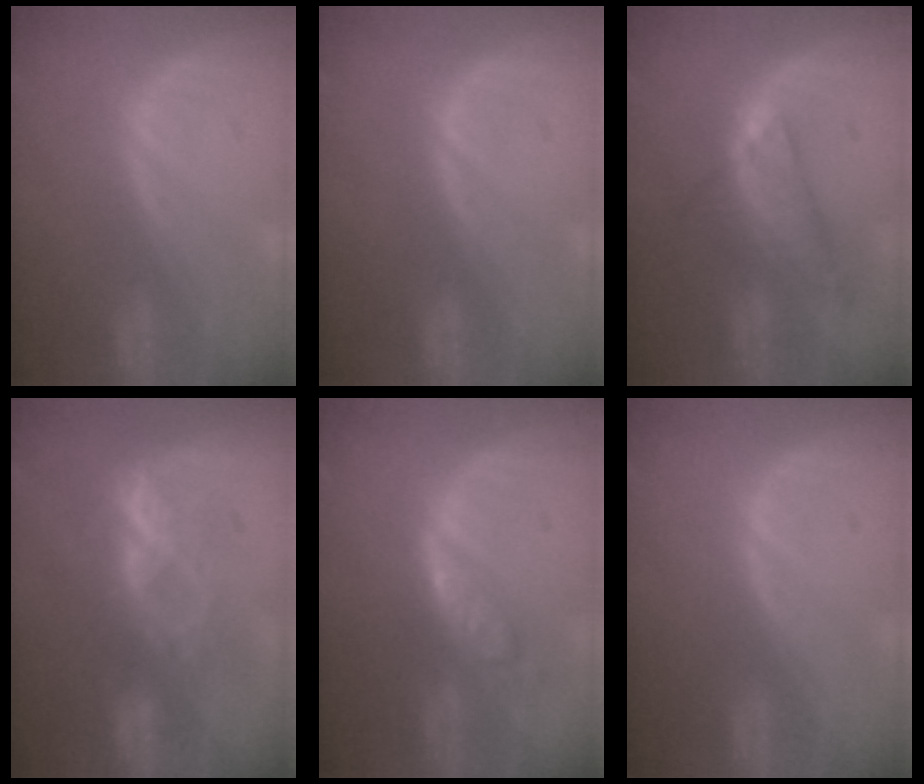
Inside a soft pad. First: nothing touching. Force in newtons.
{"total": 0.0}
{"total": 7.5, "press": 6.2, "slide": 4.3}
{"total": 7.1, "press": 6.2, "slide": 3.6}
{"total": 5.7, "press": 5.0, "slide": 2.8}
{"total": 0.0}